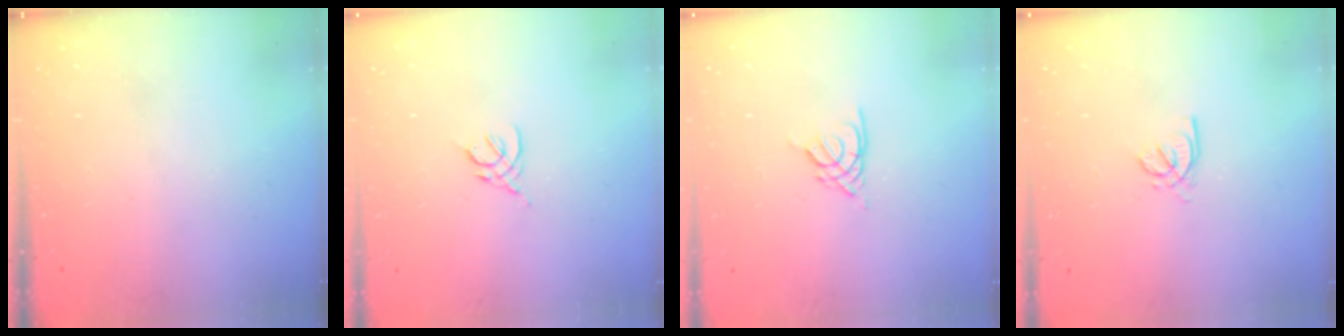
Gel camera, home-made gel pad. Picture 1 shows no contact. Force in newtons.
{"total": 2.4, "press": 2.3, "slide": 0.6}
{"total": 2.7, "press": 2.7, "slide": 0.4}
{"total": 1.6, "press": 1.6, "slide": 0.3}